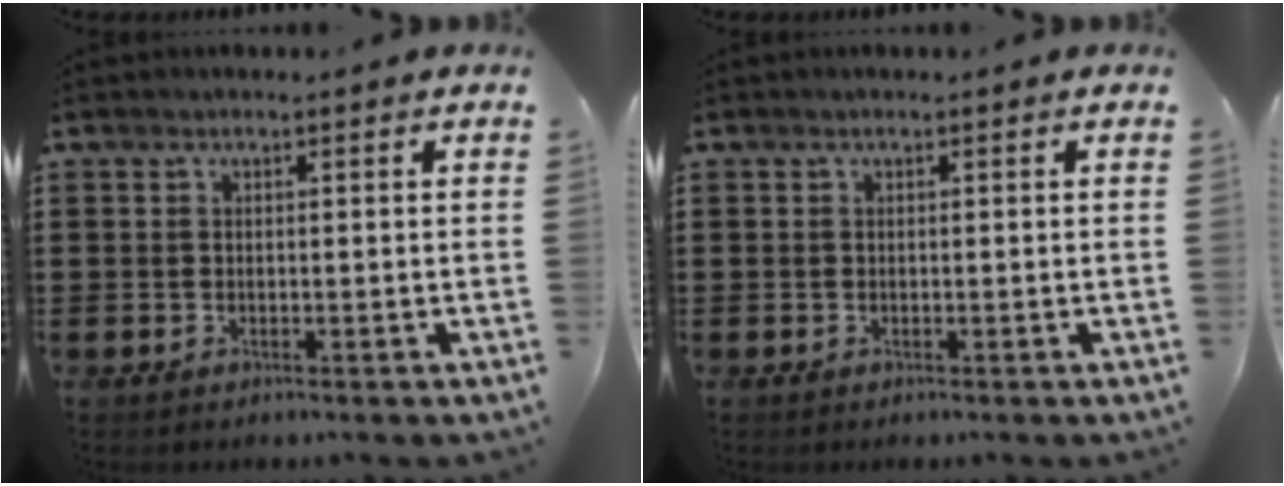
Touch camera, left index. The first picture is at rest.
{"total": 0.0}